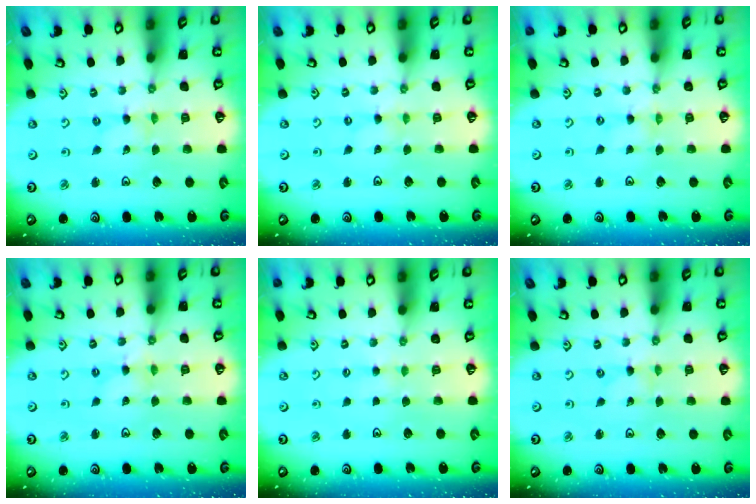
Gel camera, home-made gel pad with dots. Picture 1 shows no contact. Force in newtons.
{"total": 0.0}
{"total": 0.0}
{"total": 2.6, "press": 2.6, "slide": 0.3}
{"total": 2.4, "press": 2.4, "slide": 0.3}
{"total": 0.0}